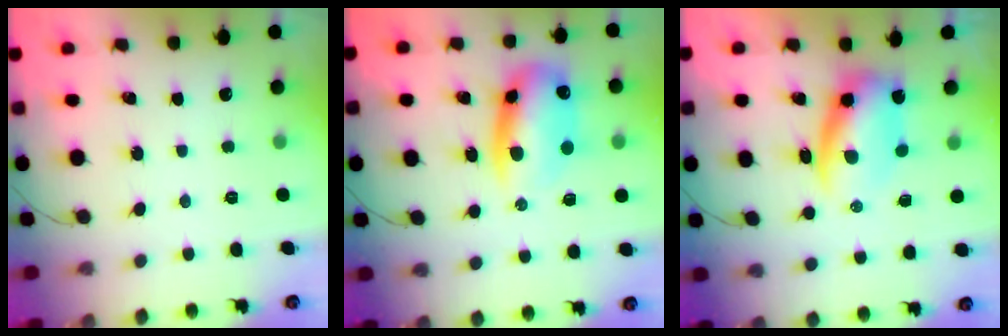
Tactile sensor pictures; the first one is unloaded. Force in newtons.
{"total": 12.3, "press": 11.9, "slide": 2.9}
{"total": 5.5, "press": 5.5, "slide": 0.7}